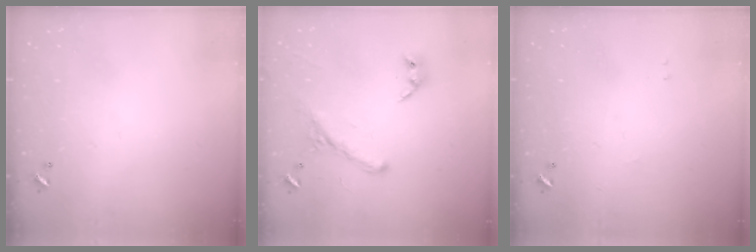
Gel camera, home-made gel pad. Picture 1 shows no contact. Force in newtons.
{"total": 2.6, "press": 2.3, "slide": 1.3}
{"total": 0.9, "press": 0.8, "slide": 0.5}